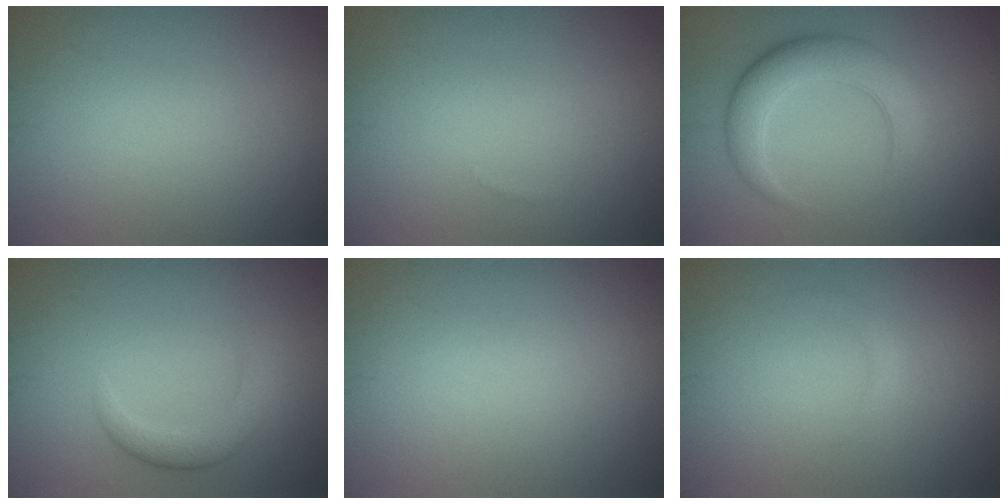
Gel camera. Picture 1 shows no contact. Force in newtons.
{"total": 0.0}
{"total": 4.8, "press": 4.8, "slide": 0.1}
{"total": 2.6, "press": 2.6, "slide": 0.1}
{"total": 0.0}
{"total": 0.8, "press": 0.8, "slide": 0.0}